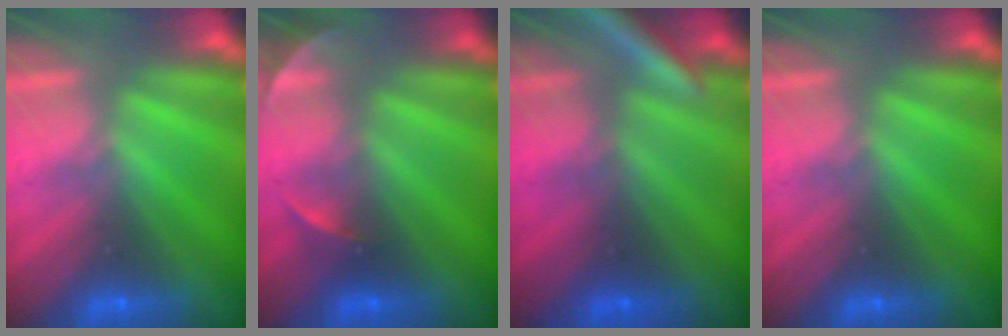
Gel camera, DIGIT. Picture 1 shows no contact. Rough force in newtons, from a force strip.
{"total": 2.2}
{"total": 2.8}
{"total": 0.0}